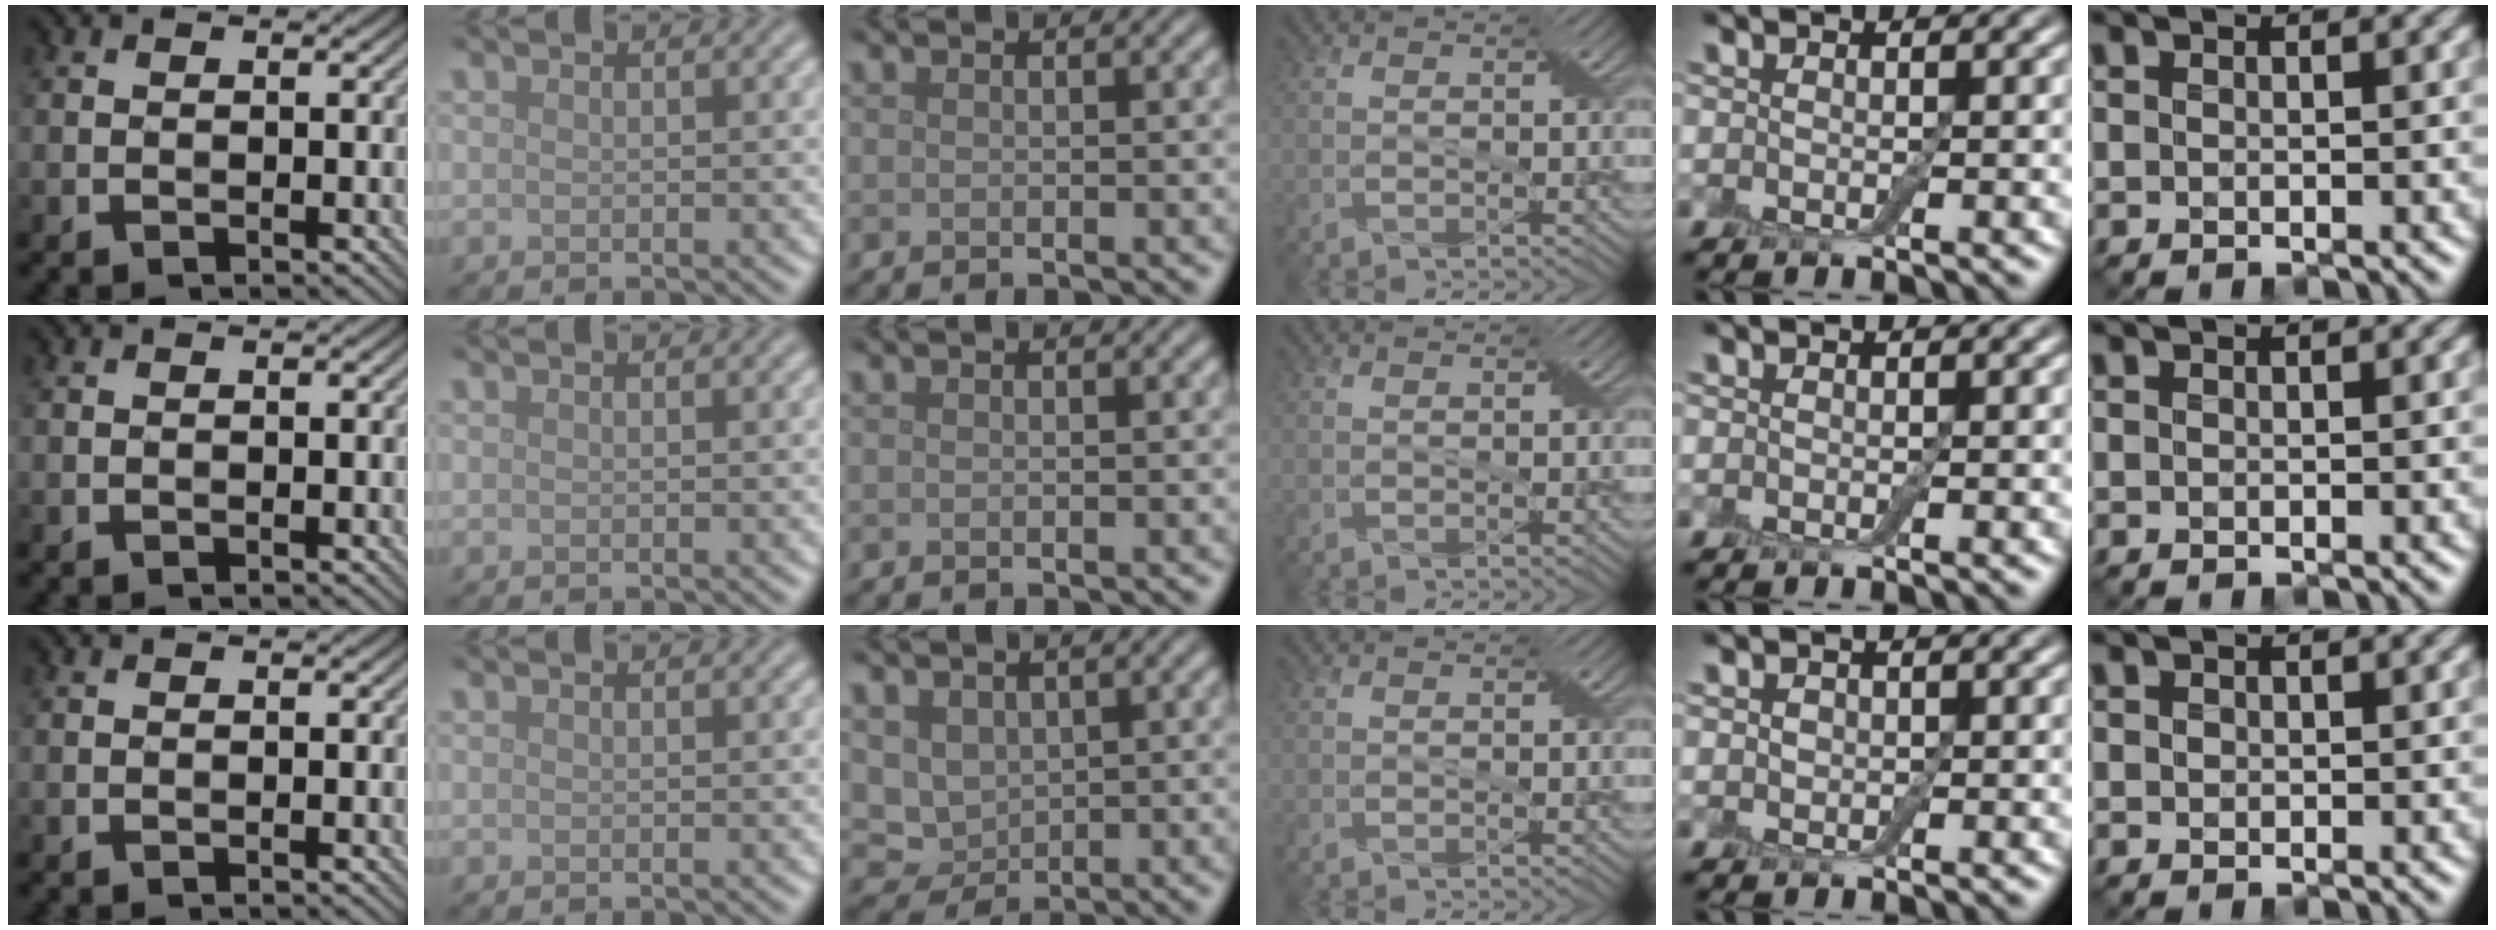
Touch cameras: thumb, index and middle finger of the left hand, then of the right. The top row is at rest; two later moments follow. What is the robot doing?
{"motion": "extract", "object": "drawer"}